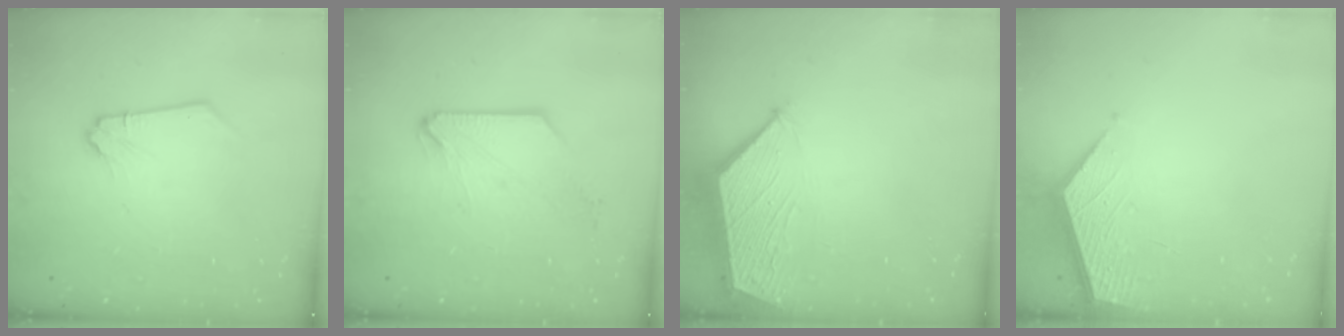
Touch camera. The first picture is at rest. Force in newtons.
{"total": 0.0}
{"total": 3.4, "press": 3.3, "slide": 0.5}
{"total": 1.9, "press": 1.9, "slide": 0.2}